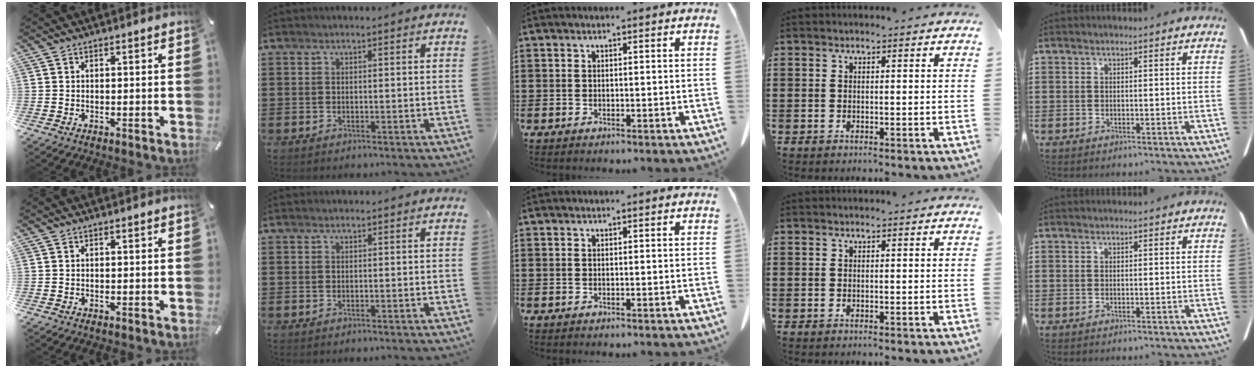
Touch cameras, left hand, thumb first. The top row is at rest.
{}